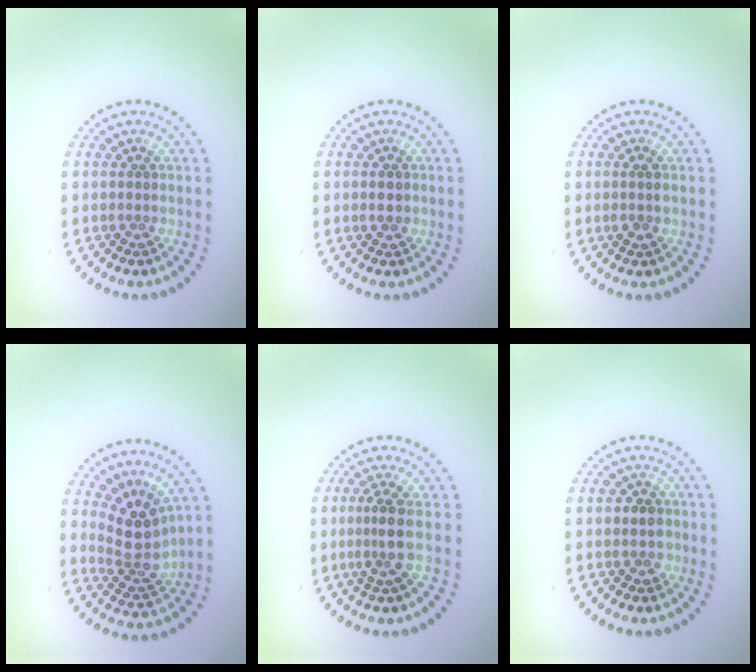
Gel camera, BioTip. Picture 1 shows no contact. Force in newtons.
{"total": 1.8, "press": 1.8, "slide": 0.1}
{"total": 1.2, "press": 1.1, "slide": 0.5}
{"total": 4.0, "press": 3.3, "slide": 2.3}
{"total": 2.6, "press": 2.0, "slide": 1.6}
{"total": 1.3, "press": 1.3, "slide": 0.4}